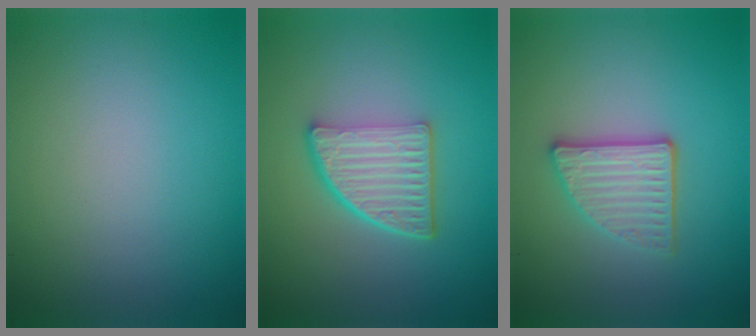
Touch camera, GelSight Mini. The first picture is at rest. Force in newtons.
{"total": 5.4, "press": 3.8, "slide": 3.8}
{"total": 3.8, "press": 3.1, "slide": 2.1}